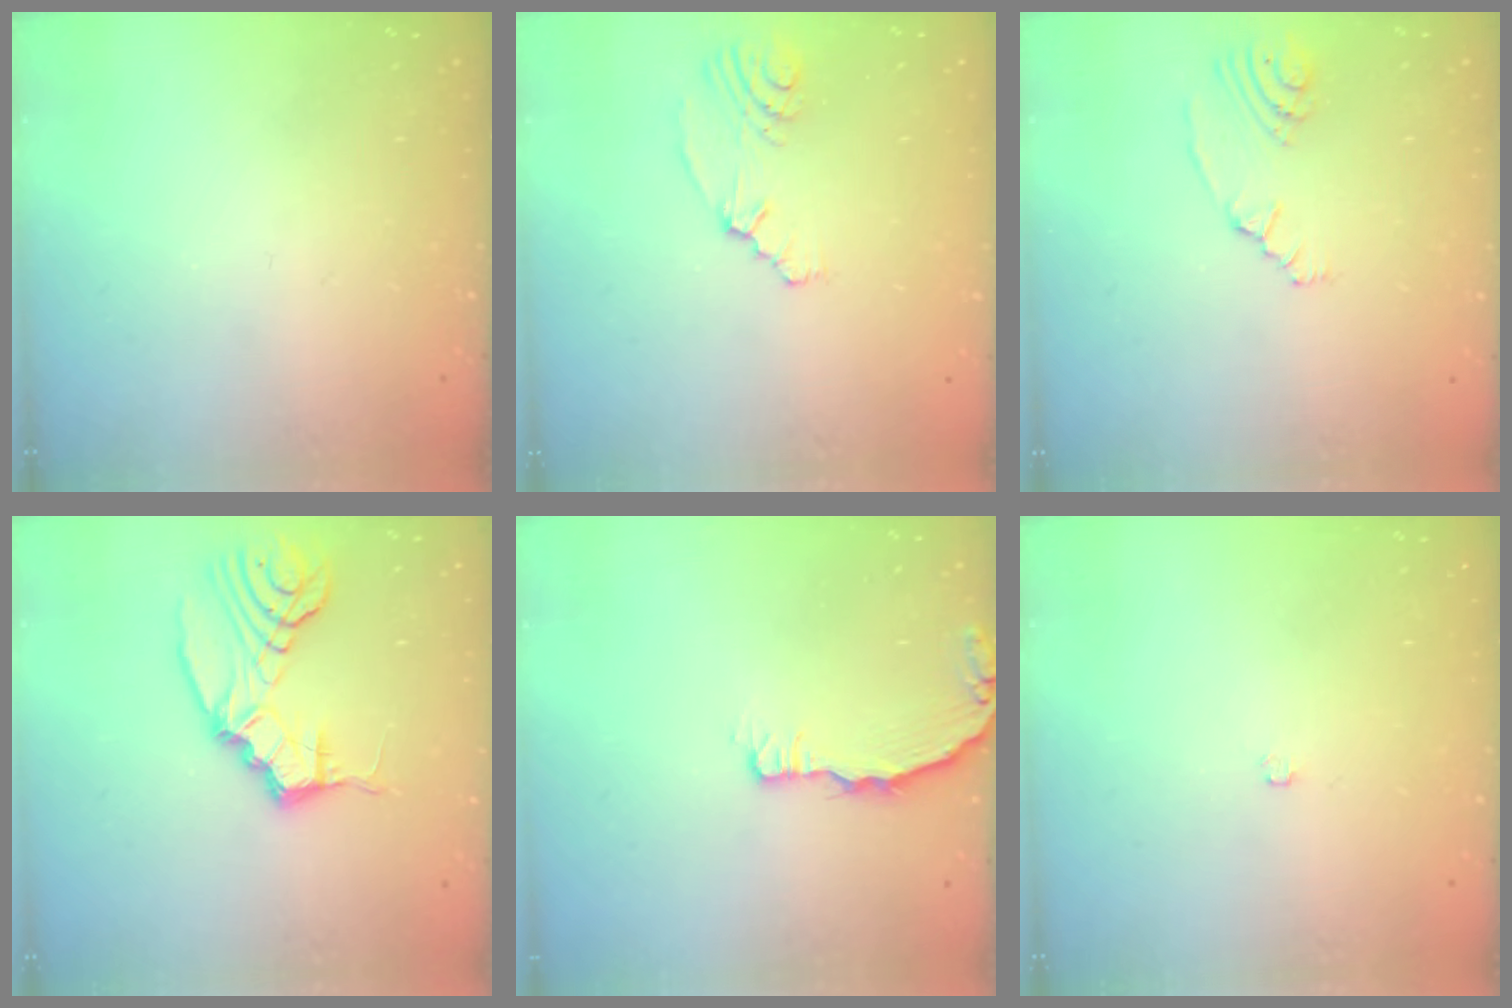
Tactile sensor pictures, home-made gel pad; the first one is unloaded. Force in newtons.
{"total": 4.4, "press": 2.2, "slide": 3.8}
{"total": 3.7, "press": 3.0, "slide": 2.2}
{"total": 10.0, "press": 9.9, "slide": 1.3}
{"total": 3.2, "press": 3.2, "slide": 0.3}
{"total": 2.0, "press": 2.0, "slide": 0.3}